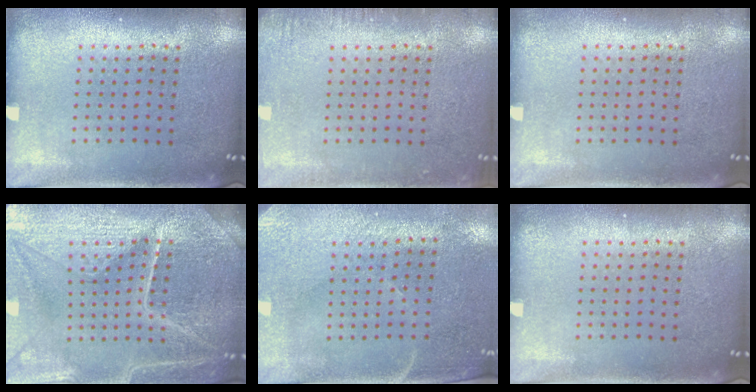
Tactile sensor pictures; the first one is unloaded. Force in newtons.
{"total": 1.5, "press": 1.4, "slide": 0.2}
{"total": 0.0}
{"total": 5.4, "press": 5.0, "slide": 2.0}
{"total": 2.9, "press": 2.5, "slide": 1.5}
{"total": 0.0}